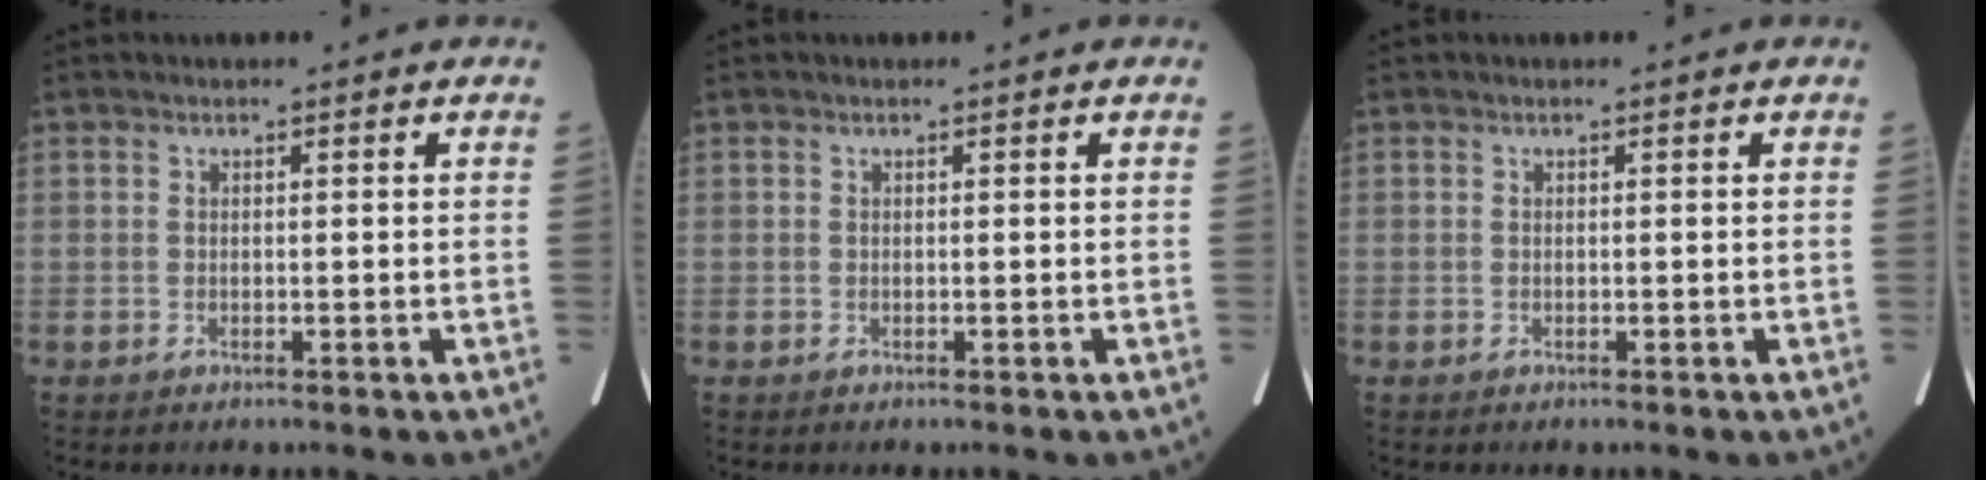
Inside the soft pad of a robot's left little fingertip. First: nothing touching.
{"total": 0.0}
{"total": 0.0}